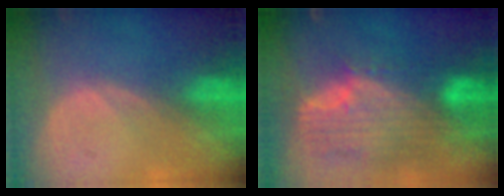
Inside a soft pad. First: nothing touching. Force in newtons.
{"total": 11.8, "press": 10.1, "slide": 6.1}